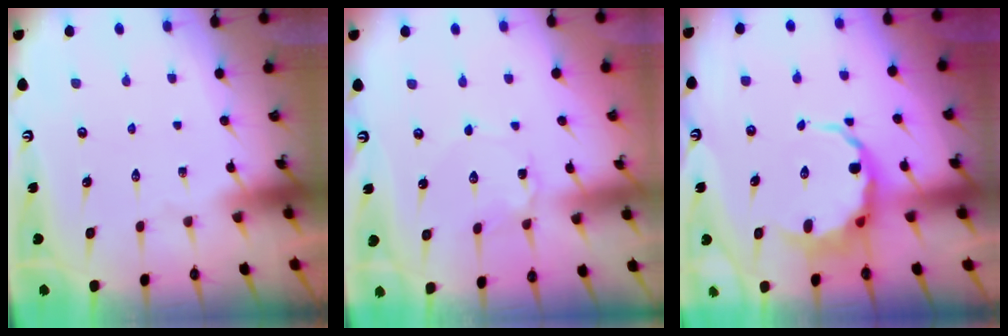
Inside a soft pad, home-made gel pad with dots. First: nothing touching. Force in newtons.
{"total": 2.3, "press": 2.3, "slide": 0.3}
{"total": 7.3, "press": 6.8, "slide": 2.6}